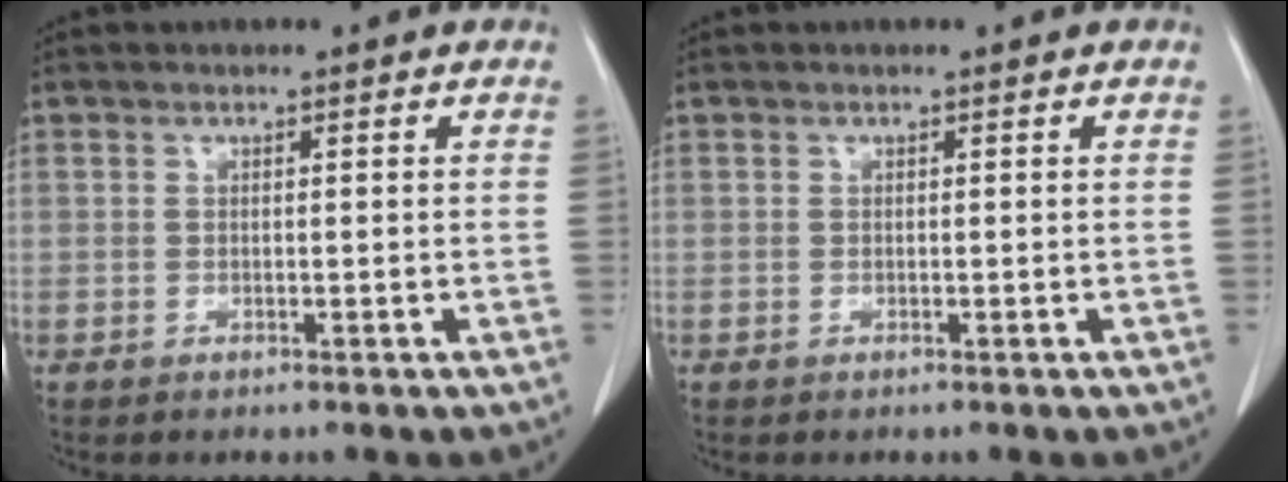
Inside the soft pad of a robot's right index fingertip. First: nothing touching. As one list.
[{"total": 0.0}]